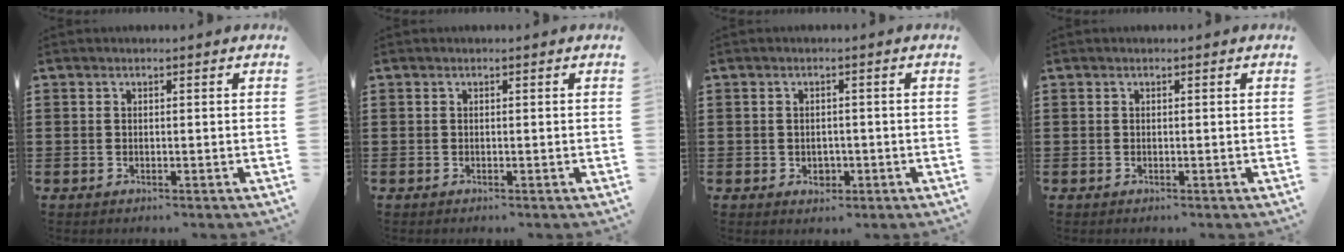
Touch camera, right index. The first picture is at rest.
{"total": 0.0}
{"total": 1.9, "force": [-0.4, 1.5, 1.0], "torque": [-0.022, 0.005, -0.010]}
{"total": 0.0}